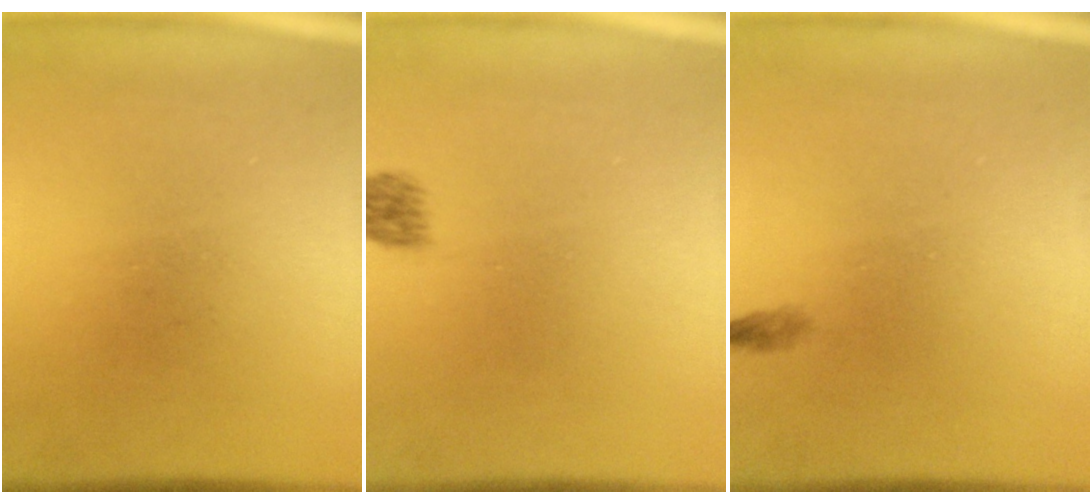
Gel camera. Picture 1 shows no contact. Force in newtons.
{"total": 2.1}
{"total": 0.6}